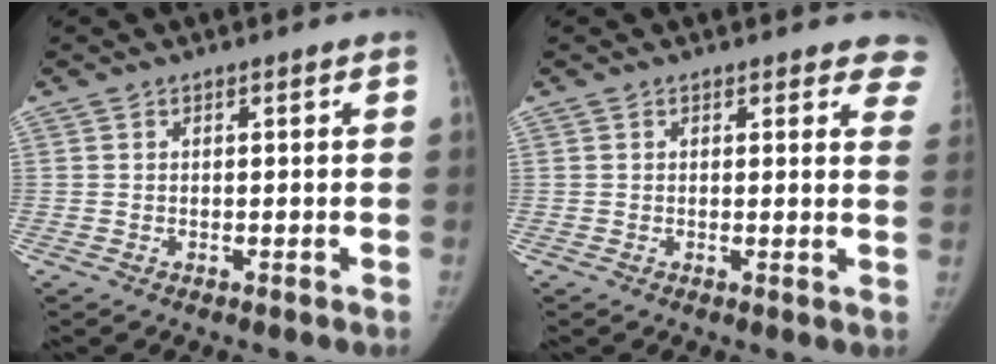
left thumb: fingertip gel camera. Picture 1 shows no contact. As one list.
[{"total": 5.9, "force": [5.3, 2.3, 1.5], "torque": [0.028, -0.021, 0.031]}]